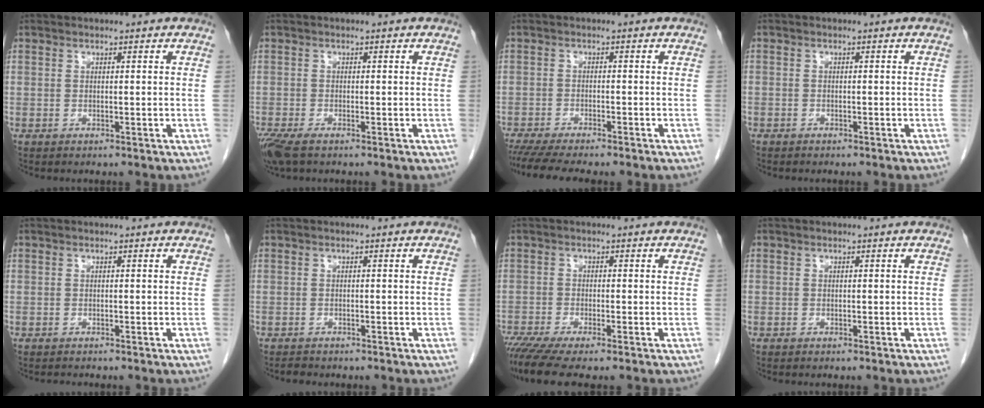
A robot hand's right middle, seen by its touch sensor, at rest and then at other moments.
{"total": 4.3, "force": [-3.0, 1.4, 2.8], "torque": [-0.060, -0.014, -0.053]}
{"total": 9.0, "force": [-7.6, 0.9, 4.7], "torque": [-0.066, -0.014, -0.113]}
{"total": 0.8, "force": [-0.6, 0.5, 0.1], "torque": [-0.007, 0.003, -0.011]}
{"total": 0.6, "force": [-0.6, -0.1, 0.1], "torque": [-0.009, -0.005, -0.008]}
{"total": 1.1, "force": [-1.0, 0.3, 0.2], "torque": [-0.013, -0.004, -0.017]}
{"total": 7.4, "force": [-5.8, 0.5, 4.6], "torque": [-0.077, -0.018, -0.099]}
{"total": 0.0}